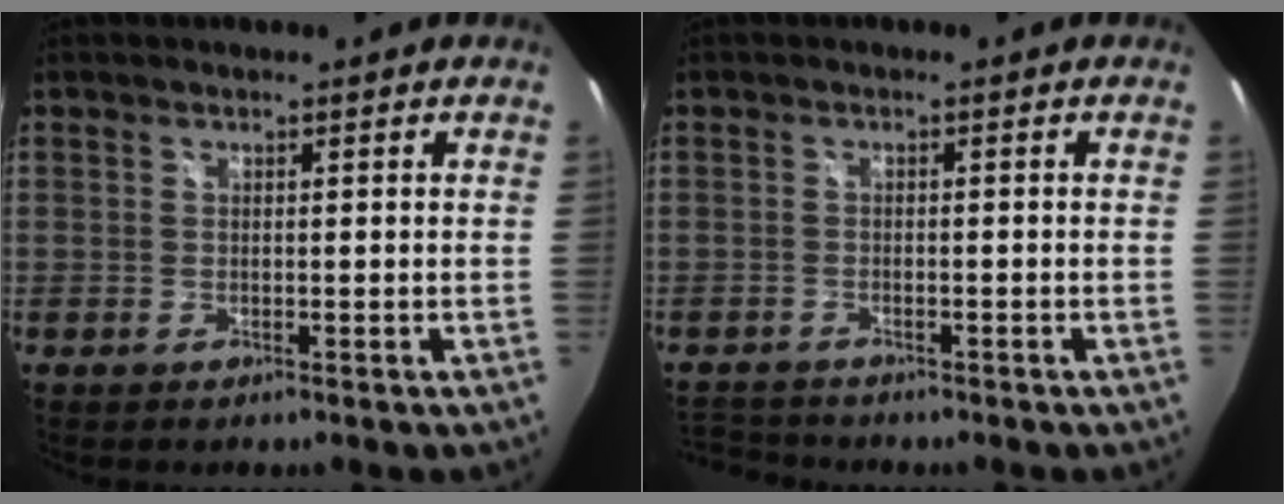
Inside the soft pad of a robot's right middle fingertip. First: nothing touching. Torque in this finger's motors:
{"motor_torque": [-0.36, -0.11, -0.17, -0.04]}